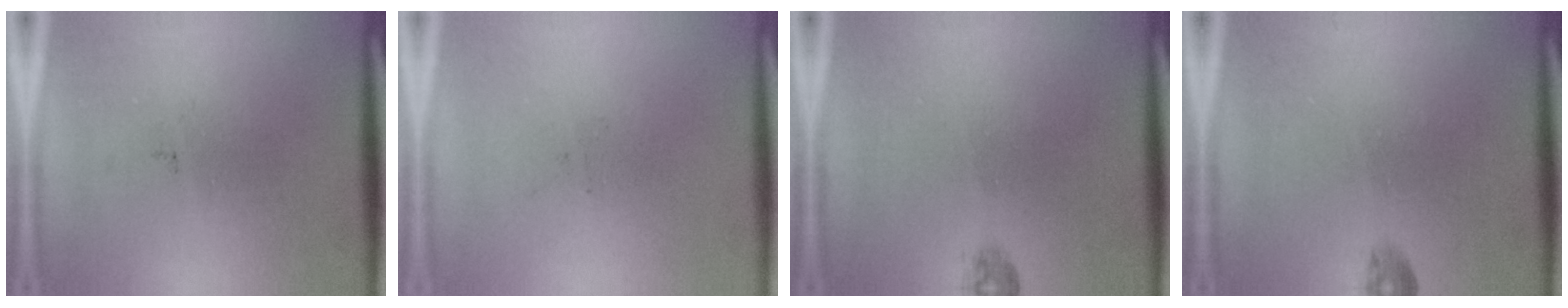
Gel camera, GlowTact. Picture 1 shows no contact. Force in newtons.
{"total": 0.0}
{"total": 0.8}
{"total": 0.9}